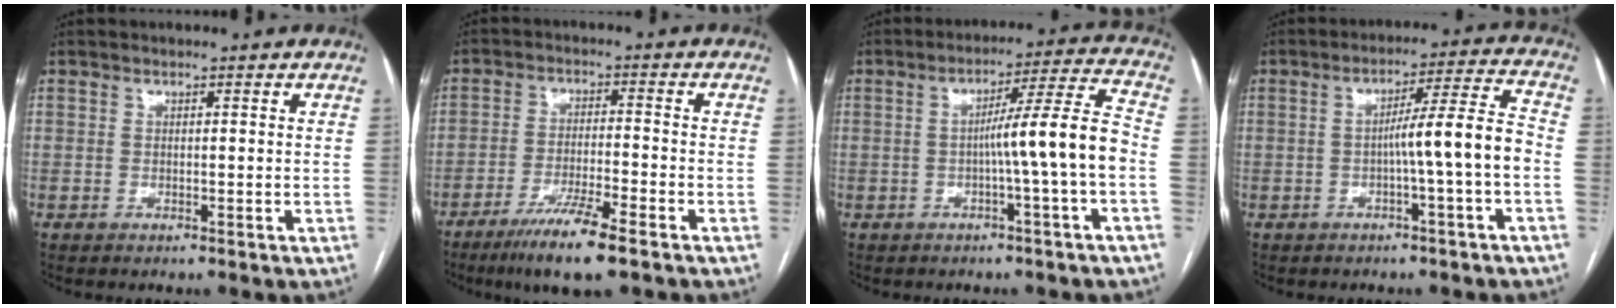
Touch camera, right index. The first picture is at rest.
{"total": 8.9, "force": [-6.0, 0.2, 6.5], "torque": [-0.120, -0.023, -0.107]}
{"total": 9.3, "force": [-2.0, -1.5, 8.9], "torque": [-0.136, 0.021, -0.028]}
{"total": 8.1, "force": [-2.0, -1.0, 7.8], "torque": [-0.119, 0.022, -0.026]}